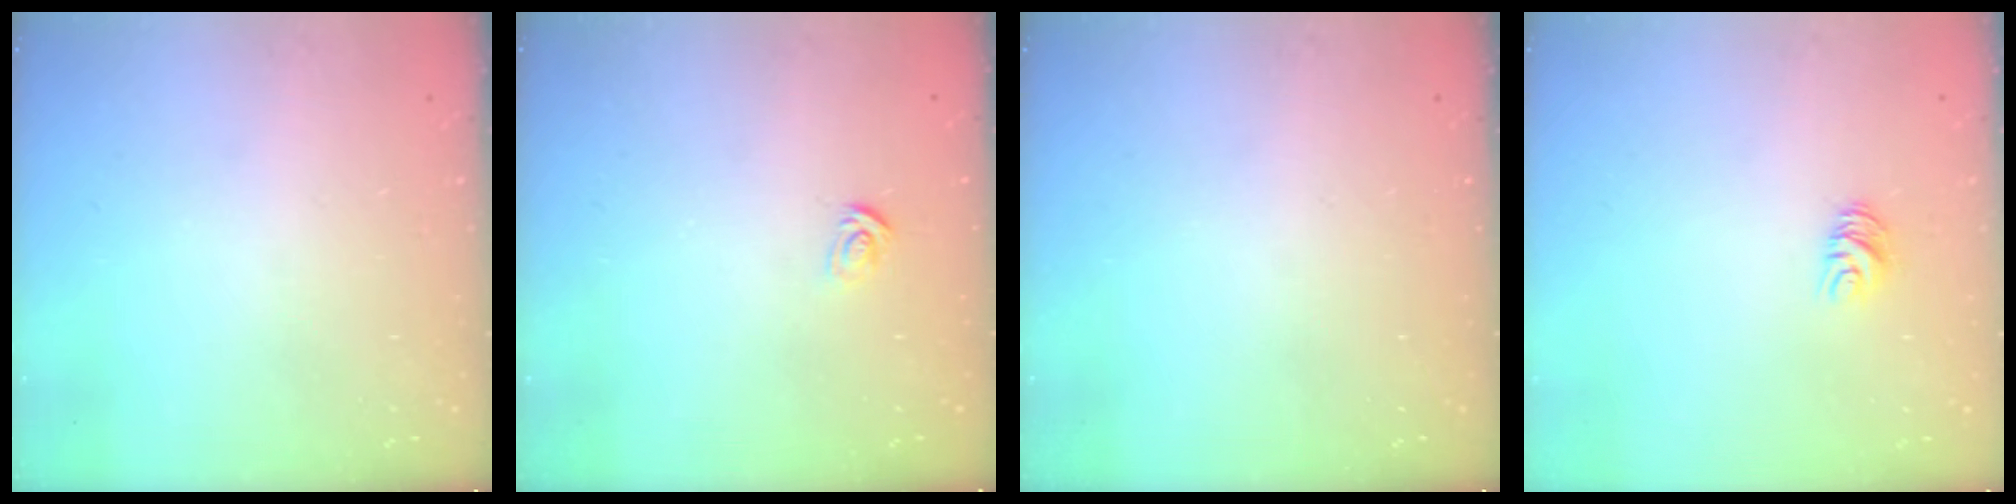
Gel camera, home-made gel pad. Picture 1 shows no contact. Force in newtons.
{"total": 2.6, "press": 2.6, "slide": 0.2}
{"total": 0.0}
{"total": 5.1, "press": 5.1, "slide": 0.3}